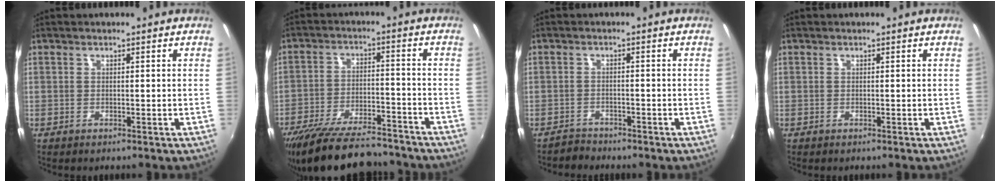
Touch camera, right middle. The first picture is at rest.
{"total": 19.1, "force": [-16.4, 5.0, 8.3], "torque": [-0.165, -0.020, -0.247]}
{"total": 2.4, "force": [-2.2, 1.0, -0.2], "torque": [-0.005, 0.004, -0.043]}
{"total": 0.0}